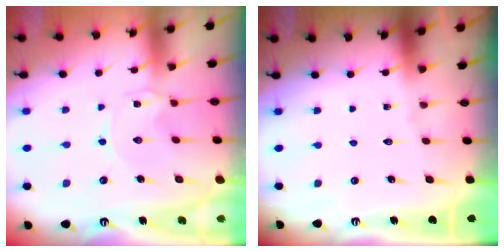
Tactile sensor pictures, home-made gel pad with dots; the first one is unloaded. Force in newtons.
{"total": 0.0}